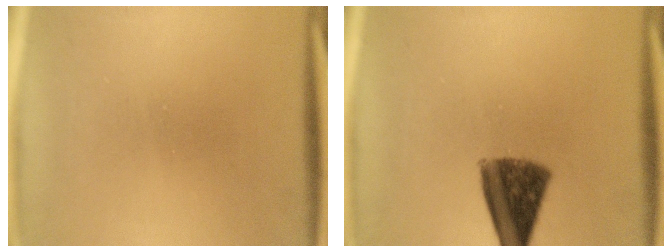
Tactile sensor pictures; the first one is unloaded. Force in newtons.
{"total": 9.8}